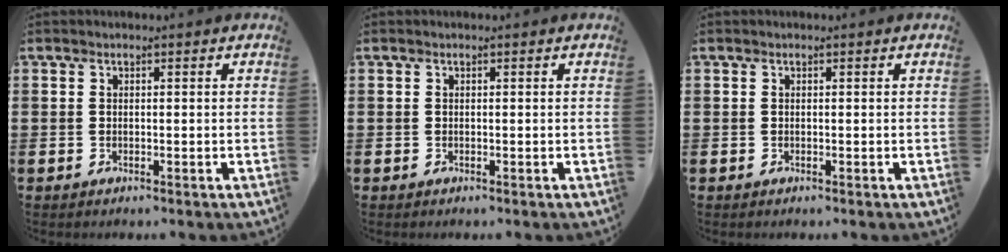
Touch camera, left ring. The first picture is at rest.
{"total": 0.0}
{"total": 0.0}